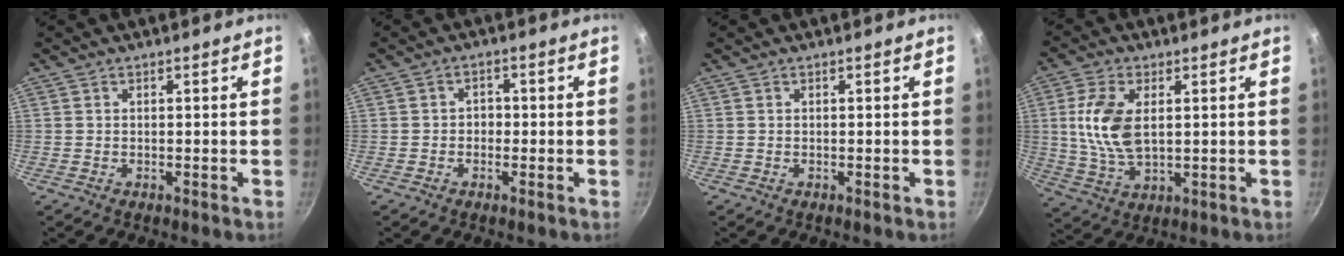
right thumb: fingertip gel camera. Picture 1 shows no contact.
{"total": 2.3, "force": [-0.5, 1.9, 1.1], "torque": [-0.004, 0.008, -0.012]}
{"total": 0.0}
{"total": 11.3, "force": [1.9, 6.2, 9.2], "torque": [-0.181, -0.009, 0.039]}